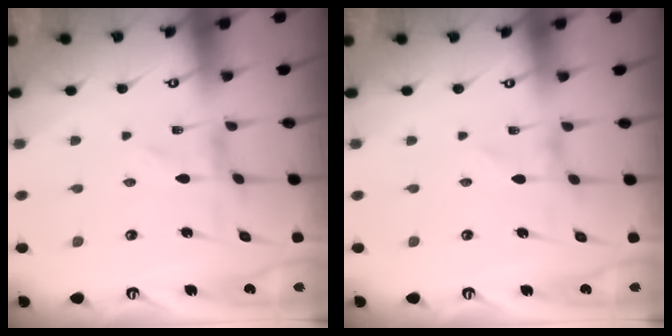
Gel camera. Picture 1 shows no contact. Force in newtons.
{"total": 0.0}